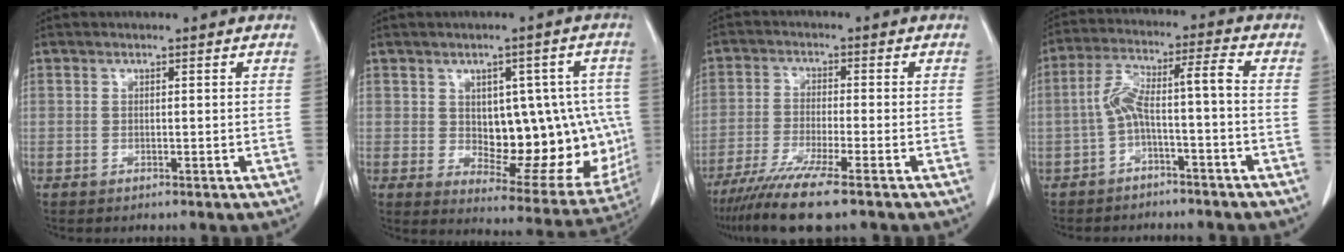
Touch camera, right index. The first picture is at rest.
{"total": 16.7, "force": [0.1, 8.6, 14.4], "torque": [-0.175, 0.012, 0.029]}
{"total": 9.7, "force": [-7.1, -0.2, 6.6], "torque": [-0.113, -0.026, -0.120]}
{"total": 7.1, "force": [-2.3, 0.5, 6.7], "torque": [-0.130, 0.041, -0.041]}